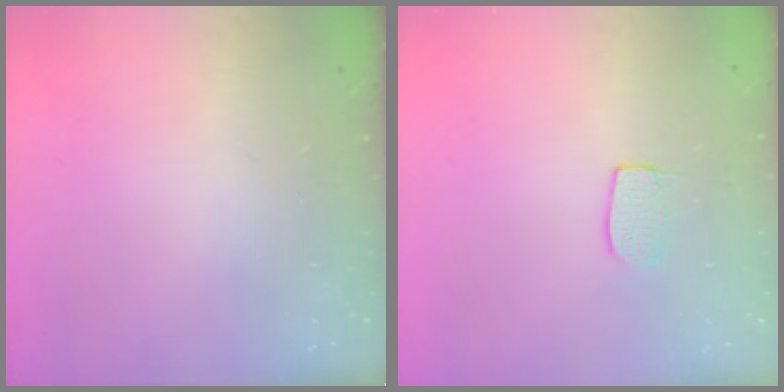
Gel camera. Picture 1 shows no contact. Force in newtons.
{"total": 6.7, "press": 6.6, "slide": 0.4}